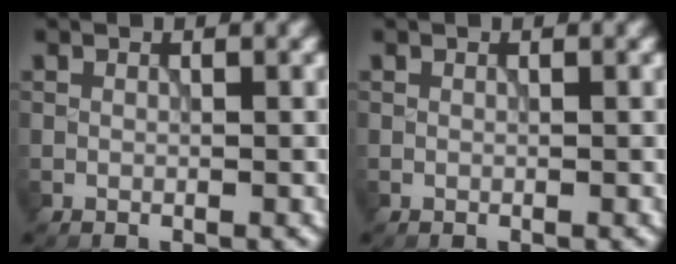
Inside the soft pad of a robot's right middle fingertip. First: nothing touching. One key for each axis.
{"total": 0.0}